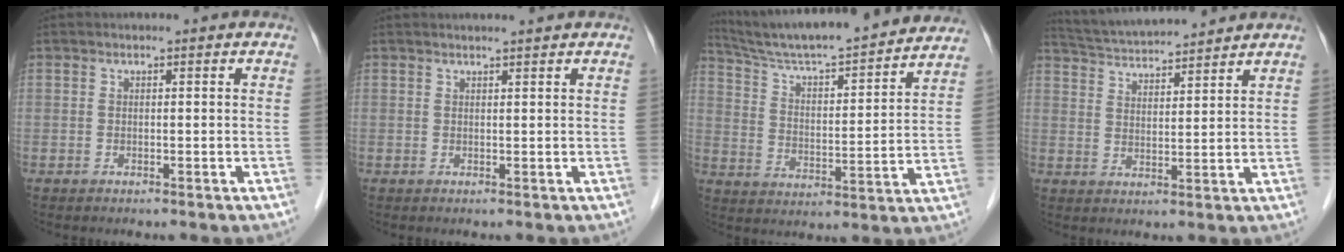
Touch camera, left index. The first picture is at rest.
{"total": 2.6, "force": [2.5, -0.1, 0.9], "torque": [-0.012, 0.012, 0.034]}
{"total": 22.5, "force": [20.6, 1.1, 8.9], "torque": [-0.149, -0.005, 0.302]}
{"total": 11.2, "force": [10.6, 0.3, 3.6], "torque": [-0.073, 0.023, 0.176]}